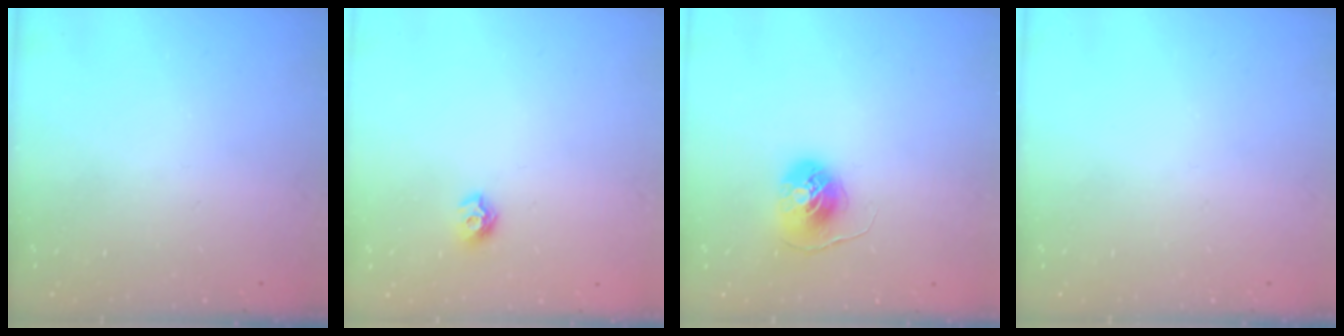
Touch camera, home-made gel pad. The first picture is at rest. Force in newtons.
{"total": 7.2, "press": 7.1, "slide": 0.7}
{"total": 7.5, "press": 7.5, "slide": 0.1}
{"total": 0.0}